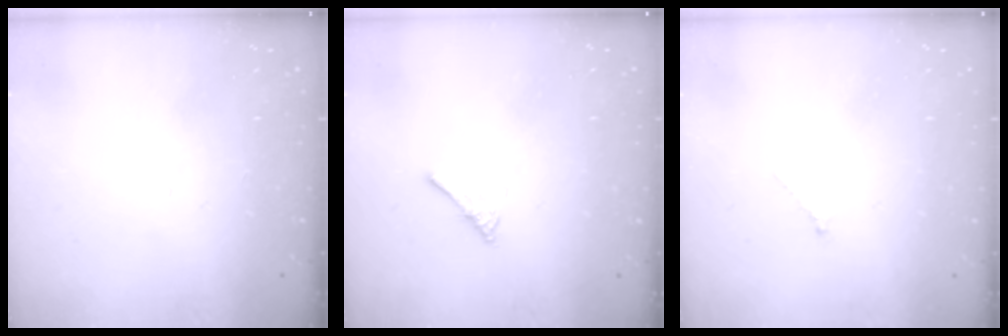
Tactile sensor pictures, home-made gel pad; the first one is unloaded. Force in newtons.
{"total": 3.0, "press": 2.9, "slide": 0.5}
{"total": 0.0}